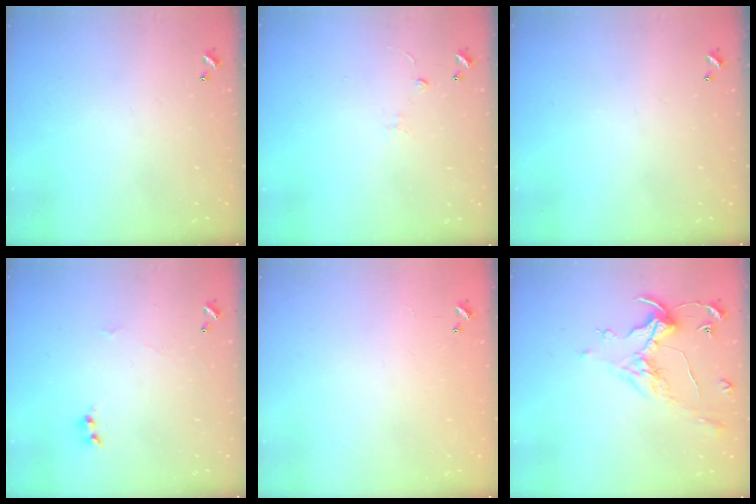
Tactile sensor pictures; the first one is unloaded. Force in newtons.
{"total": 1.6, "press": 1.5, "slide": 0.4}
{"total": 0.0}
{"total": 1.6, "press": 1.6, "slide": 0.2}
{"total": 8.7, "press": 8.7, "slide": 0.5}
{"total": 0.8, "press": 0.7, "slide": 0.5}